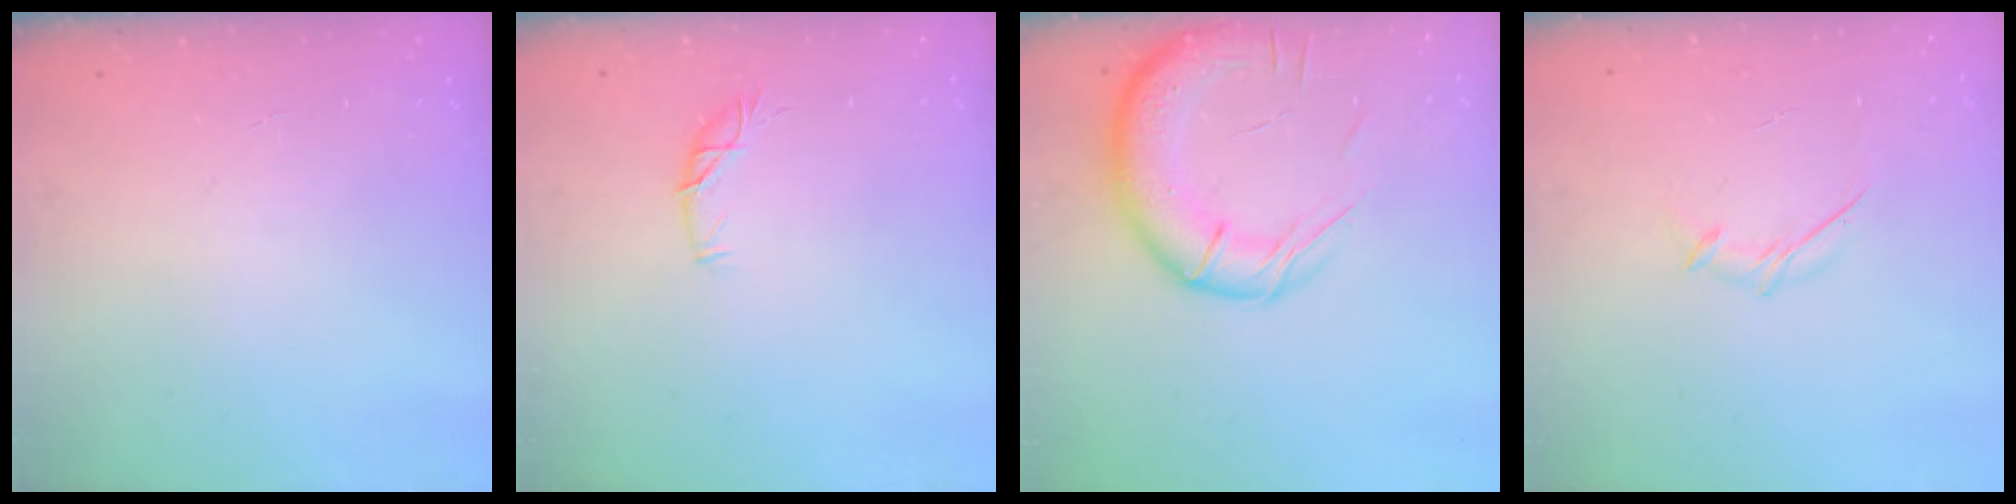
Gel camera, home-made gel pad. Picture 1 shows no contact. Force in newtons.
{"total": 6.1, "press": 6.1, "slide": 0.6}
{"total": 15.7, "press": 15.3, "slide": 3.2}
{"total": 3.8, "press": 3.7, "slide": 0.7}